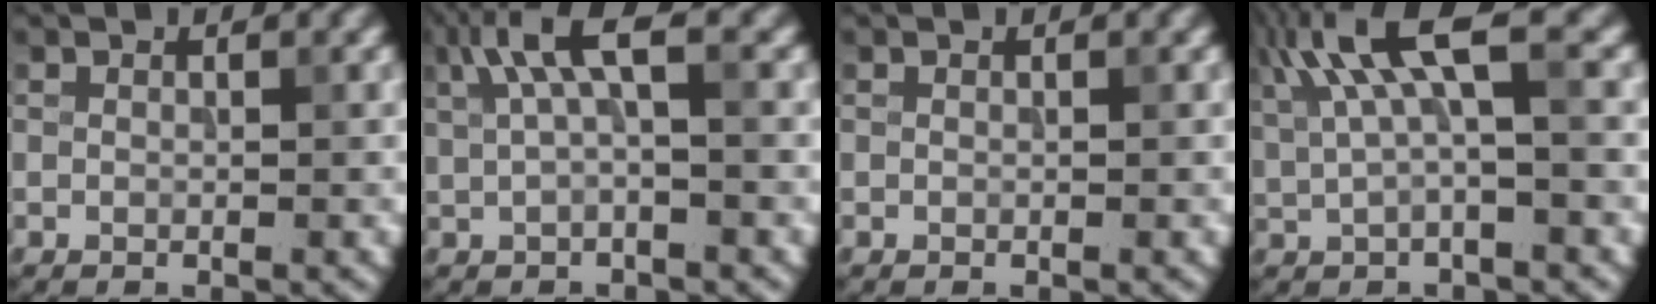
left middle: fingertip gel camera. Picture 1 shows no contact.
{"total": 4.4, "force": [1.5, 1.1, 3.9], "torque": [-0.078, 0.008, 0.025]}
{"total": 0.0}
{"total": 6.2, "force": [2.3, 1.6, 5.6], "torque": [-0.113, 0.012, 0.045]}